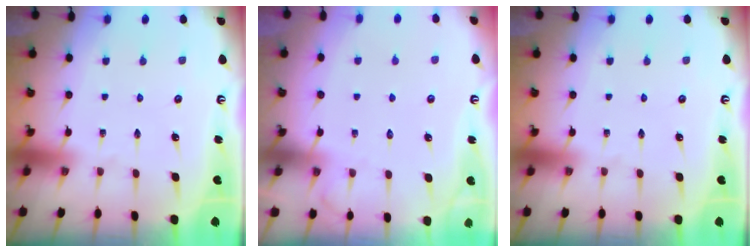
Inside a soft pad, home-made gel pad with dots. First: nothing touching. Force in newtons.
{"total": 3.9, "press": 3.8, "slide": 0.5}
{"total": 0.0}